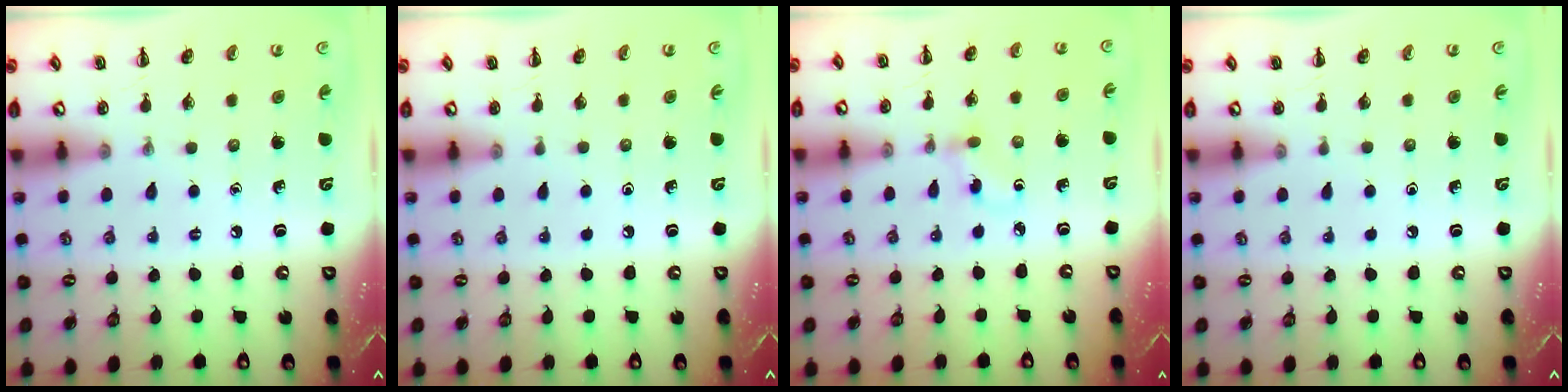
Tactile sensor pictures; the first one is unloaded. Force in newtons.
{"total": 0.0}
{"total": 1.6, "press": 1.4, "slide": 0.7}
{"total": 0.0}